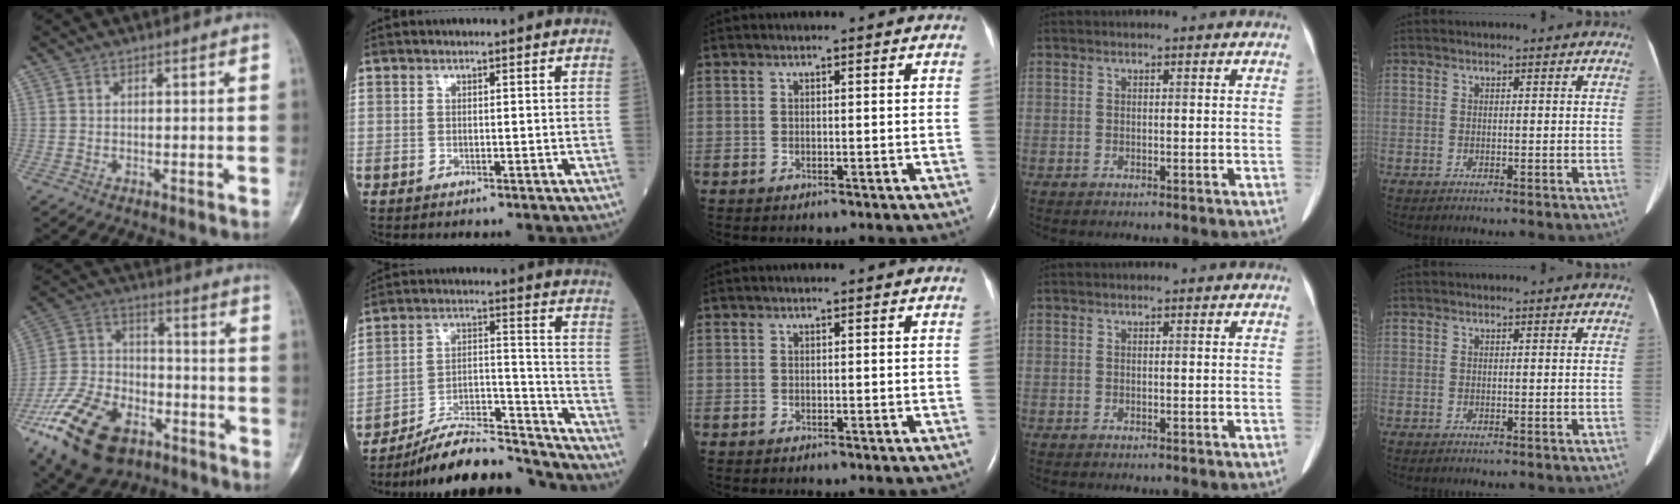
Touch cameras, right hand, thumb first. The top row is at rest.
{"thumb": {"total": 21.8, "force": [-12.0, 12.4, 13.3], "torque": [-0.264, 0.057, -0.213]}, "index": {"total": 16.9, "force": [-16.1, 1.6, 4.8], "torque": [-0.082, 0.032, -0.265]}}